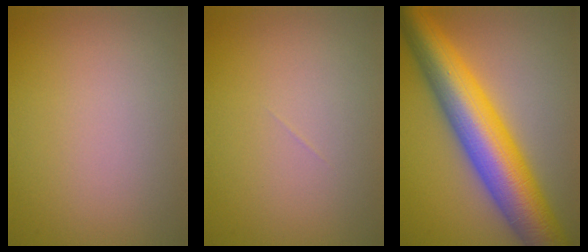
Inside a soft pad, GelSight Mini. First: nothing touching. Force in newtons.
{"total": 0.0}
{"total": 11.7, "press": 11.7, "slide": 0.0}